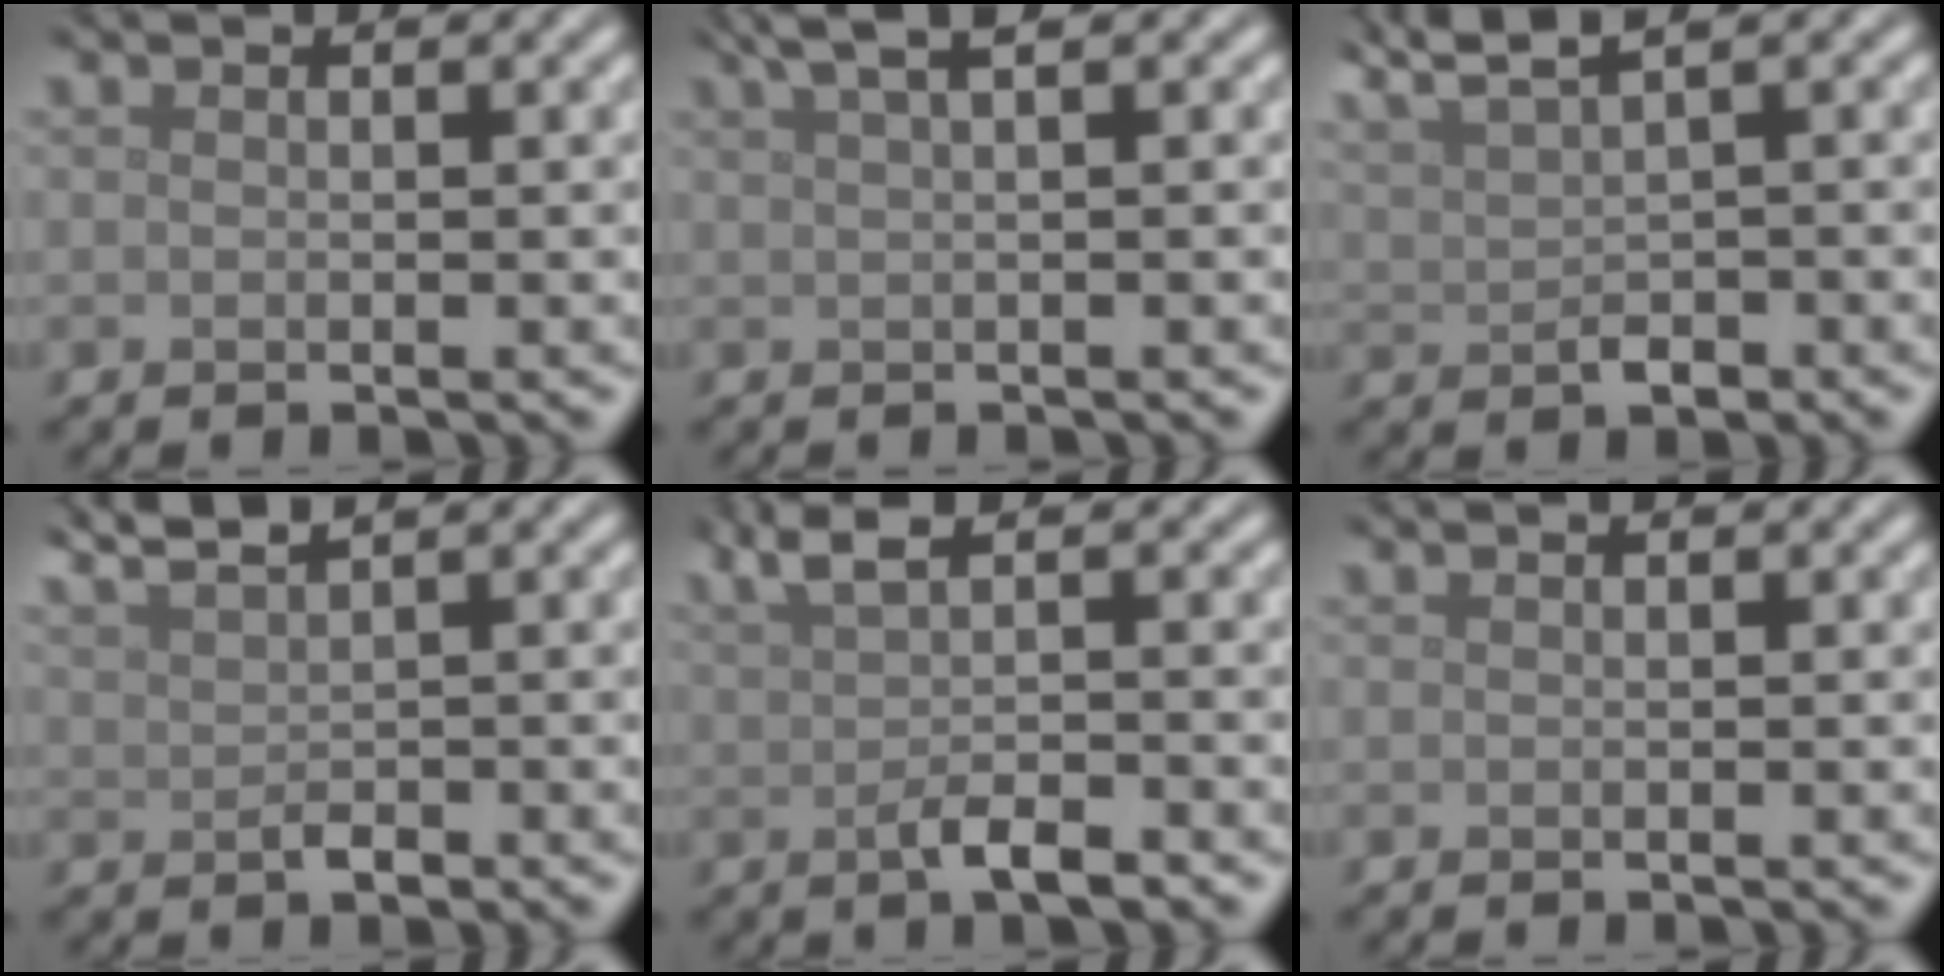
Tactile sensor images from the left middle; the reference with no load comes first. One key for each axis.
{"total": 3.5, "fx": 2.1, "fy": 1.0, "fz": 2.6, "tx": -0.030, "ty": 0.010, "tz": 0.025}
{"total": 4.3, "fx": 2.9, "fy": 1.2, "fz": 2.9, "tx": -0.055, "ty": 0.013, "tz": 0.057}
{"total": 2.7, "fx": 2.0, "fy": 0.6, "fz": 1.7, "tx": -0.034, "ty": 0.006, "tz": 0.046}
{"total": 3.8, "fx": 0.3, "fy": 1.1, "fz": 3.7, "tx": -0.069, "ty": 0.002, "tz": 0.007}
{"total": 0.0}